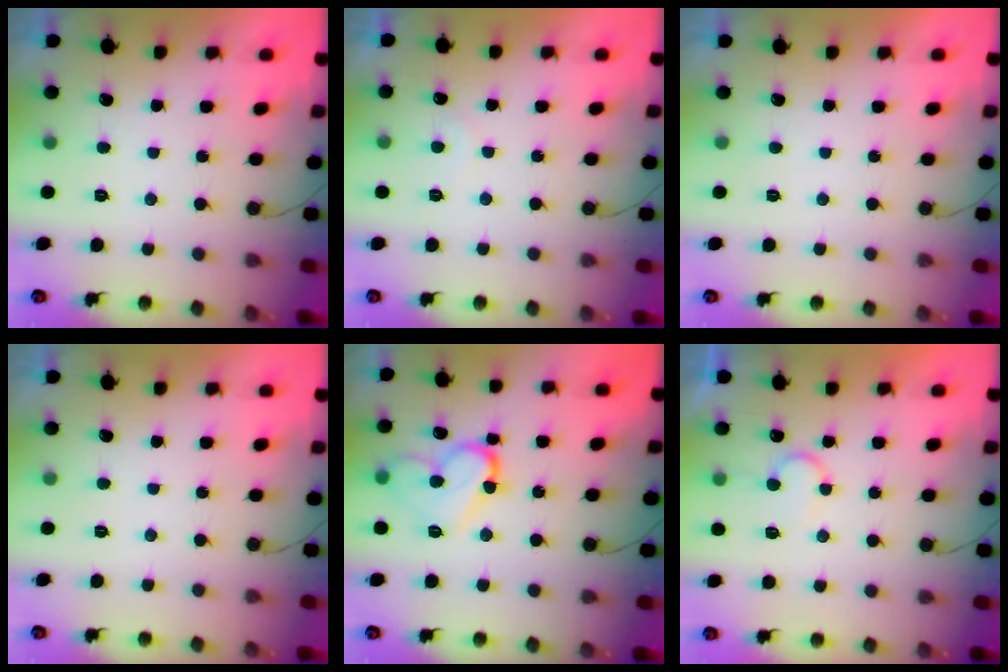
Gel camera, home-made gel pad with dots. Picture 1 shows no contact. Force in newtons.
{"total": 5.0, "press": 5.0, "slide": 0.3}
{"total": 1.7, "press": 1.7, "slide": 0.1}
{"total": 0.0}
{"total": 13.7, "press": 13.6, "slide": 1.7}
{"total": 7.3, "press": 7.3, "slide": 0.4}